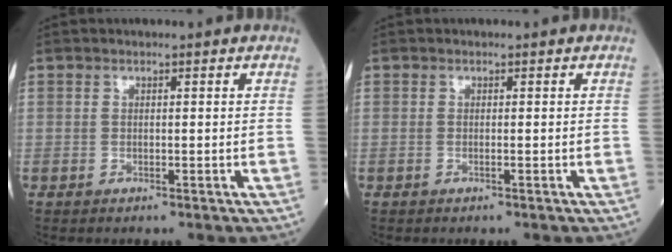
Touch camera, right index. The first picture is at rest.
{"total": 0.0}